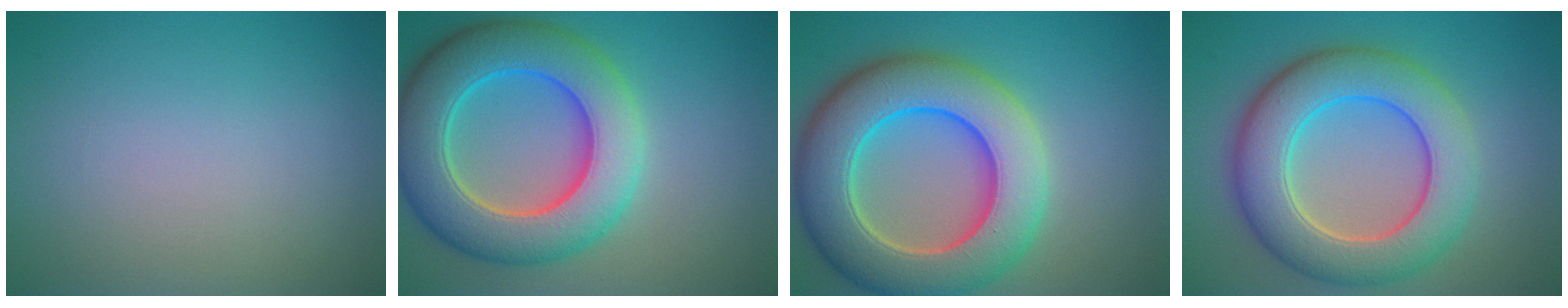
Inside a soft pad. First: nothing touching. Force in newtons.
{"total": 10.6, "press": 10.6, "slide": 0.5}
{"total": 11.8, "press": 11.7, "slide": 0.9}
{"total": 9.1, "press": 9.1, "slide": 0.4}